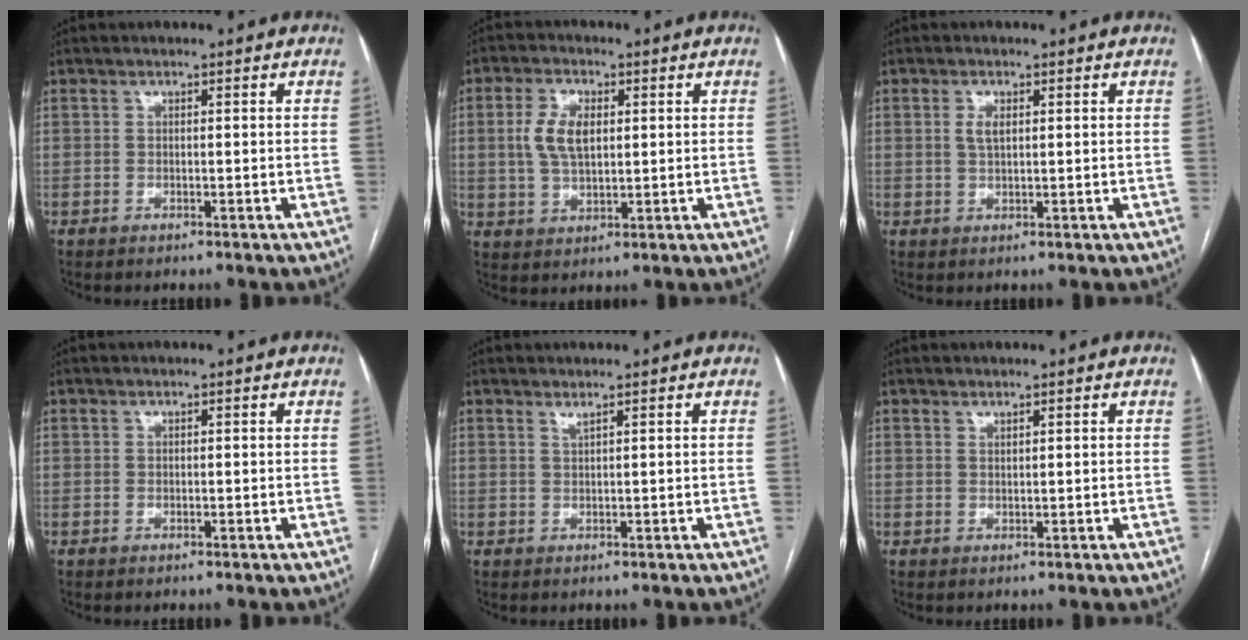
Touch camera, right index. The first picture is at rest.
{"total": 6.9, "force": [1.4, 3.6, 5.7], "torque": [-0.126, 0.010, 0.030]}
{"total": 2.4, "force": [0.7, 1.0, 2.0], "torque": [-0.042, 0.001, 0.015]}
{"total": 0.0}
{"total": 0.9, "force": [0.7, -0.2, 0.5], "torque": [-0.015, -0.007, 0.016]}
{"total": 0.7, "force": [0.6, 0.1, 0.2], "torque": [-0.005, -0.005, 0.012]}